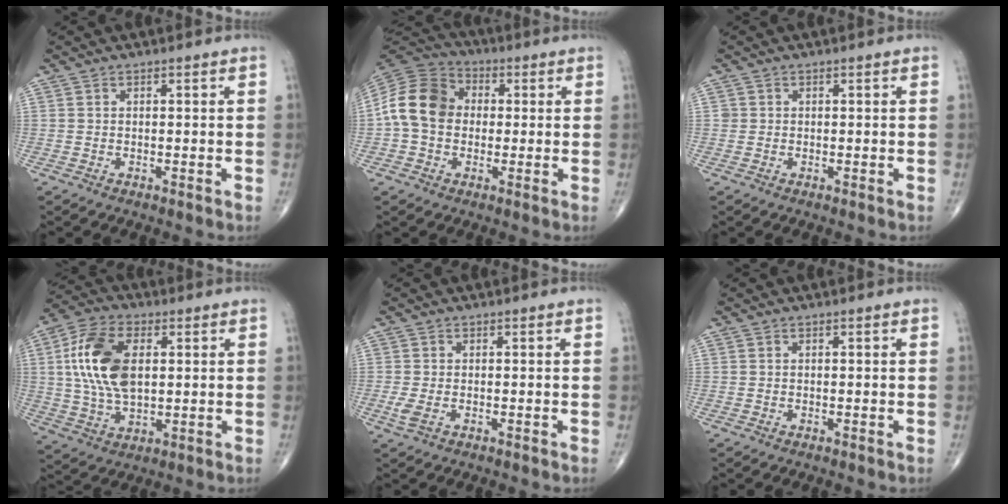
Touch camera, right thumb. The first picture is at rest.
{"total": 12.2, "force": [0.2, 9.7, 7.4], "torque": [-0.131, 0.033, -0.009]}
{"total": 0.6, "force": [0.1, 0.6, 0.0], "torque": [0.005, 0.003, 0.000]}
{"total": 14.8, "force": [2.5, 8.3, 11.9], "torque": [-0.232, 0.004, 0.046]}
{"total": 2.0, "force": [-0.6, 0.9, 1.7], "torque": [-0.048, -0.005, -0.014]}
{"total": 0.0}